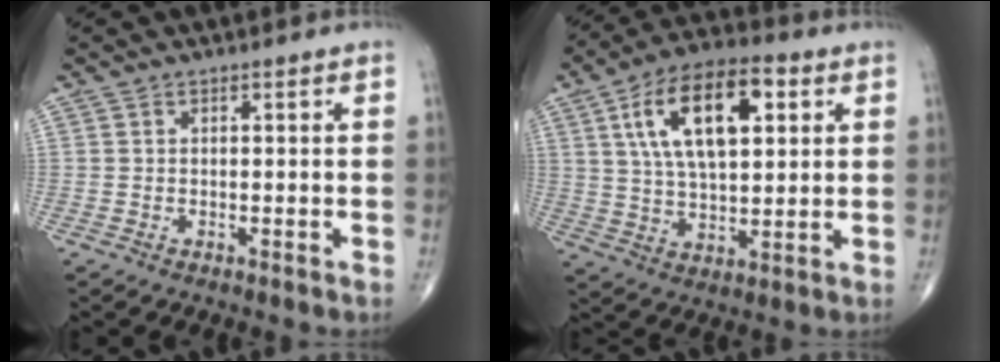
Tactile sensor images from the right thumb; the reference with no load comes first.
{"total": 17.6, "force": [5.7, 8.3, 14.5], "torque": [-0.237, 0.003, 0.095]}